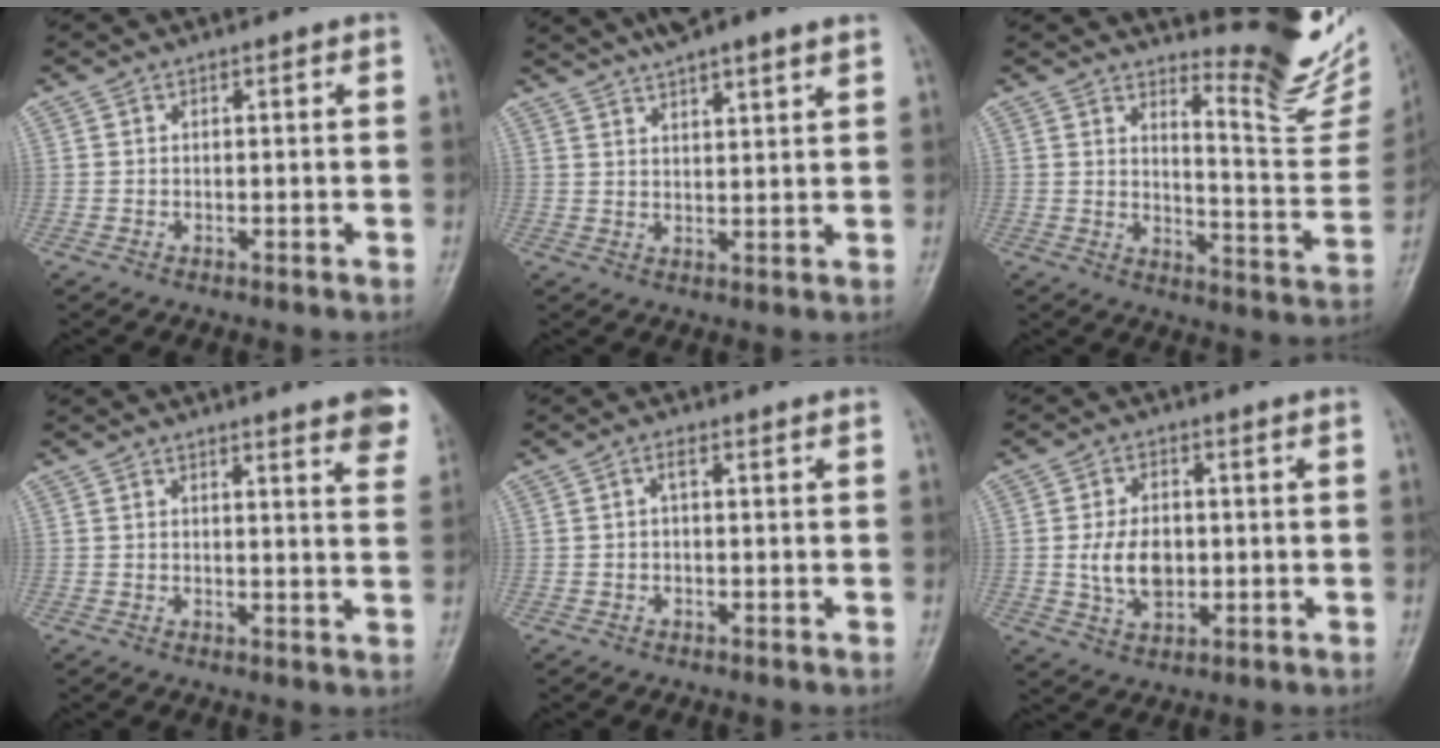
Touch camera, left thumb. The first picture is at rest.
{"total": 10.1, "force": [7.5, 2.0, 6.5], "torque": [-0.087, -0.001, 0.115]}
{"total": 13.9, "force": [12.2, 2.6, 6.0], "torque": [-0.053, -0.139, 0.154]}
{"total": 10.3, "force": [7.7, 1.7, 6.7], "torque": [-0.056, -0.030, 0.075]}
{"total": 1.3, "force": [0.3, 0.4, 1.2], "torque": [-0.022, 0.008, 0.005]}
{"total": 7.4, "force": [-0.1, 4.8, 5.7], "torque": [-0.095, -0.001, 0.005]}